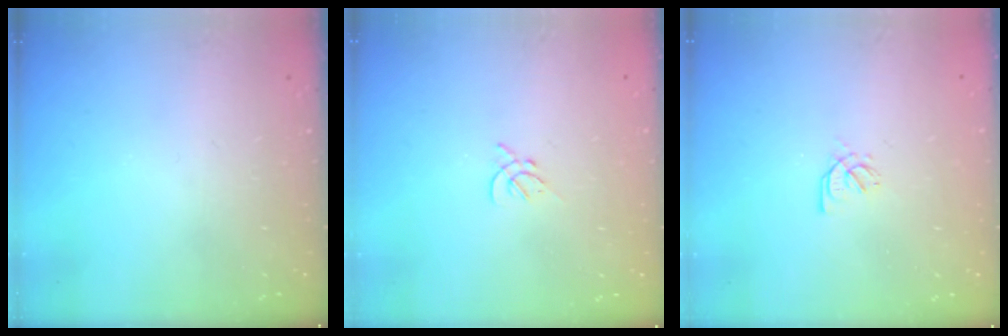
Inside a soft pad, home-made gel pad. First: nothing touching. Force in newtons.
{"total": 2.2, "press": 2.1, "slide": 0.6}
{"total": 1.7, "press": 1.6, "slide": 0.5}